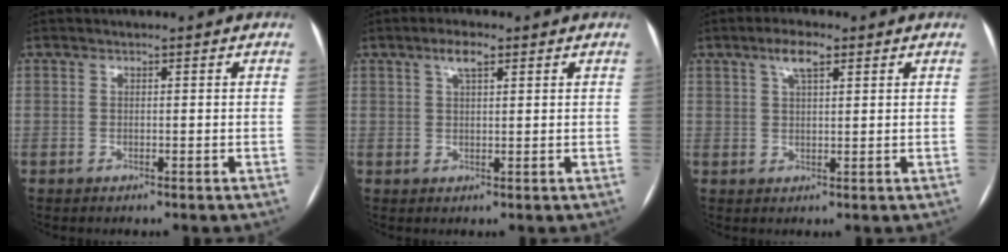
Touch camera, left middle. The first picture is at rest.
{"total": 3.2, "force": [1.8, 0.8, 2.4], "torque": [-0.050, 0.009, 0.033]}
{"total": 4.0, "force": [2.3, 1.0, 3.1], "torque": [-0.063, 0.010, 0.042]}